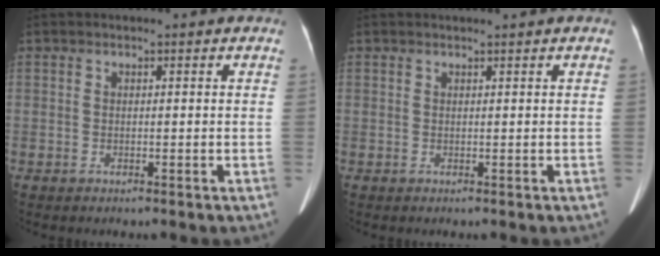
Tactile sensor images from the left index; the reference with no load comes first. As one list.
[{"total": 1.1, "force": [0.9, -0.3, 0.5], "torque": [-0.008, 0.006, 0.022]}]